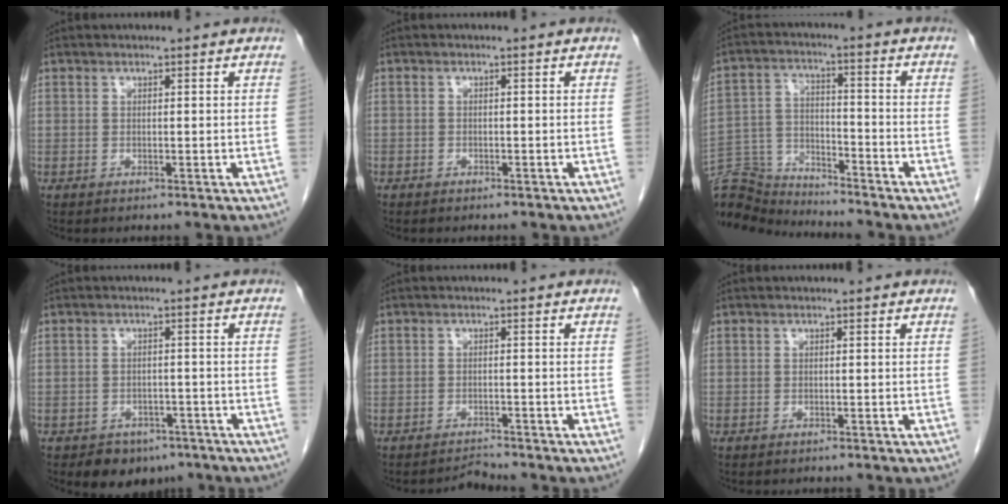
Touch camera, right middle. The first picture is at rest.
{"total": 1.1, "force": [-0.8, 0.8, 0.1], "torque": [-0.009, 0.003, -0.013]}
{"total": 11.1, "force": [-11.0, 0.7, 0.2], "torque": [-0.008, 0.022, -0.206]}
{"total": 4.9, "force": [-3.5, 3.3, 1.2], "torque": [-0.014, 0.005, -0.045]}
{"total": 1.5, "force": [-1.3, -0.3, -0.5], "torque": [0.011, -0.011, -0.019]}
{"total": 0.0}